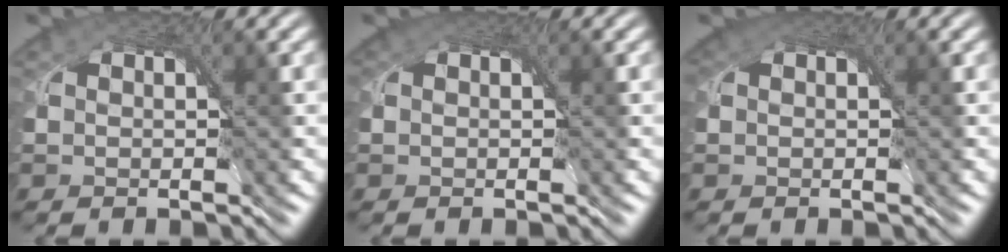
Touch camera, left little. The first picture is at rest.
{"total": 1.3, "force": [0.7, 0.9, 0.7], "torque": [-0.015, 0.003, 0.007]}
{"total": 2.4, "force": [1.1, 1.6, 1.3], "torque": [-0.027, 0.005, 0.011]}